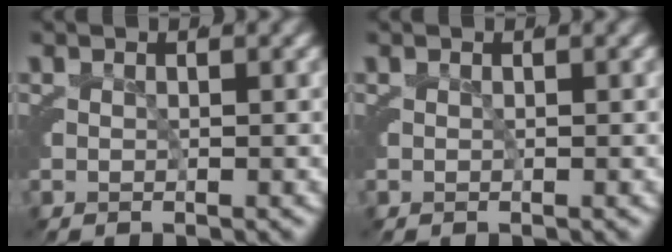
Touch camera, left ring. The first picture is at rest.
{"total": 0.0}